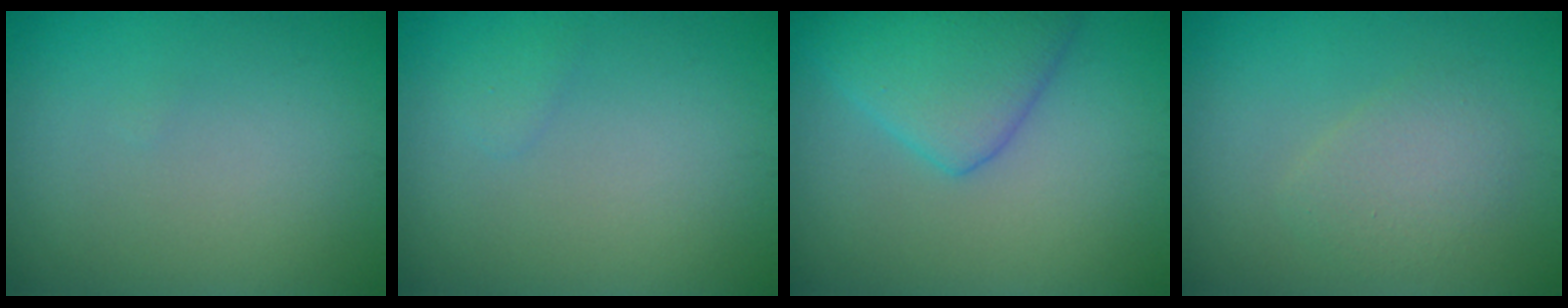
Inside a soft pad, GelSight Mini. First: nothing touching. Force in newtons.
{"total": 0.7, "press": 0.7, "slide": 0.0}
{"total": 4.9, "press": 4.9, "slide": 0.2}
{"total": 2.4, "press": 2.4, "slide": 0.1}